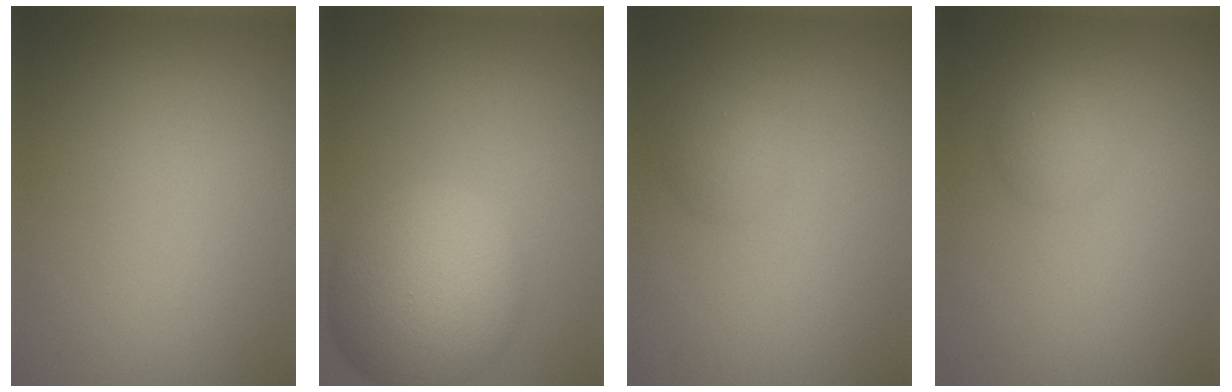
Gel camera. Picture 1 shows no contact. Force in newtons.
{"total": 9.6, "press": 9.6, "slide": 0.5}
{"total": 1.6, "press": 1.5, "slide": 0.1}
{"total": 1.7, "press": 1.7, "slide": 0.0}